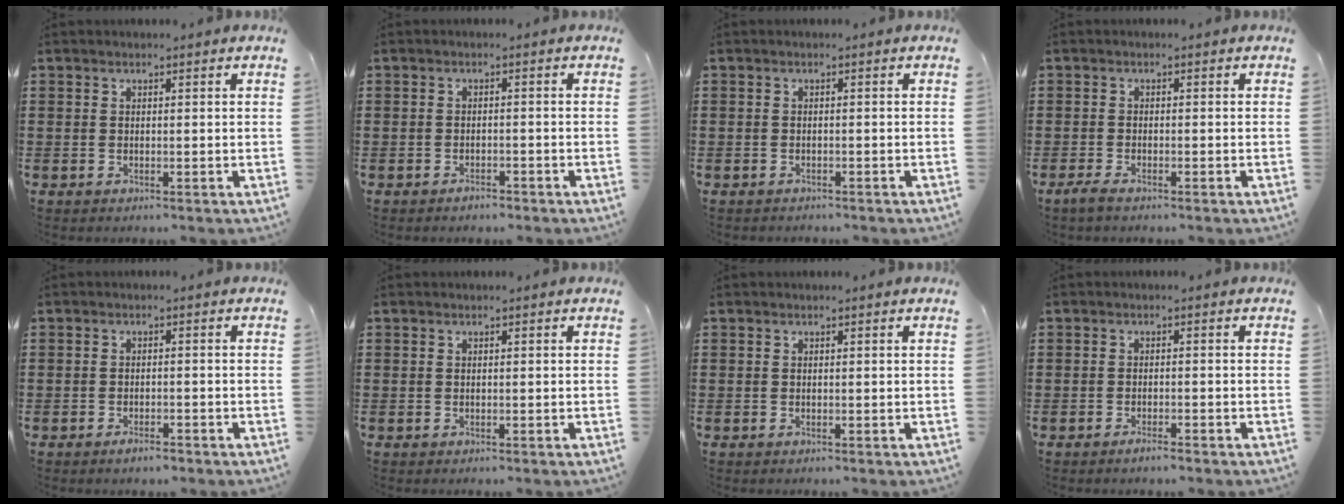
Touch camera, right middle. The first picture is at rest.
{"total": 1.3, "force": [-1.2, 0.4, 0.3], "torque": [-0.010, -0.002, -0.025]}
{"total": 0.8, "force": [-0.7, 0.2, 0.0], "torque": [-0.002, 0.000, -0.016]}
{"total": 1.4, "force": [-1.1, 0.2, 0.9], "torque": [-0.025, -0.002, -0.023]}
{"total": 1.7, "force": [-1.4, 0.4, 0.9], "torque": [-0.019, -0.004, -0.025]}
{"total": 0.0}
{"total": 0.0}
{"total": 1.5, "force": [-1.2, 0.1, 0.8], "torque": [-0.017, -0.006, -0.021]}